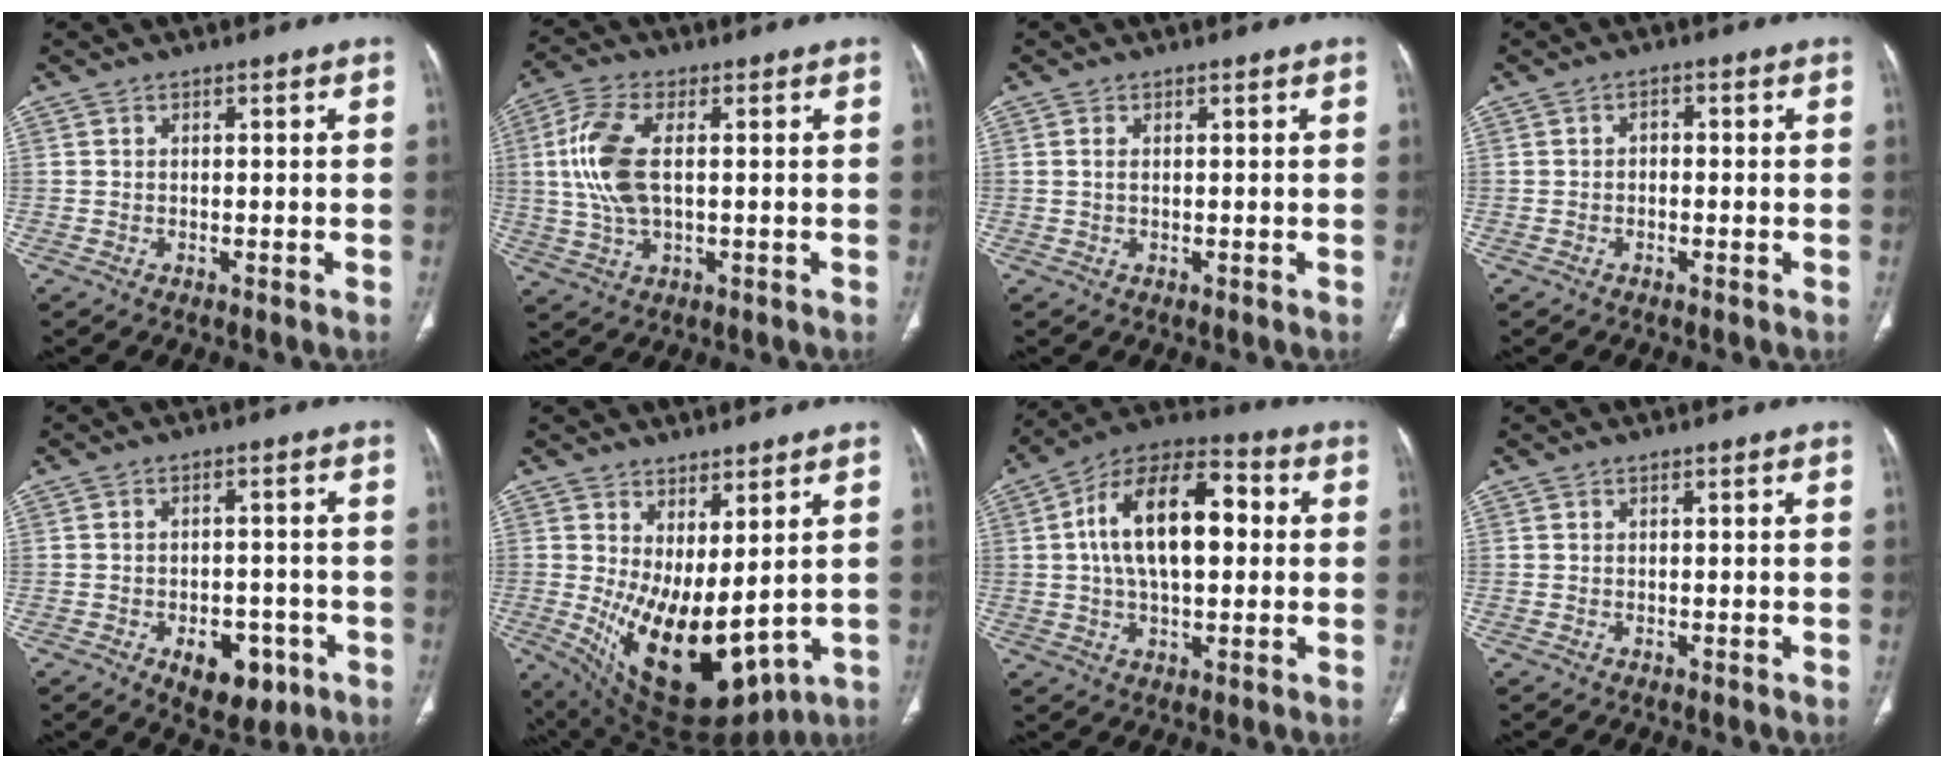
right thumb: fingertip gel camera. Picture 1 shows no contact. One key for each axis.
{"total": 10.7, "fx": 1.0, "fy": 5.1, "fz": 9.3, "tx": -0.213, "ty": 0.004, "tz": 0.022}
{"total": 0.8, "fx": 0.1, "fy": 0.3, "fz": 0.7, "tx": -0.018, "ty": 0.001, "tz": 0.004}
{"total": 1.2, "fx": -0.4, "fy": 0.9, "fz": 0.7, "tx": -0.004, "ty": 0.008, "tz": -0.011}
{"total": 8.9, "fx": -4.0, "fy": 5.3, "fz": 5.8, "tx": -0.054, "ty": 0.018, "tz": -0.045}
{"total": 16.4, "fx": 0.5, "fy": 7.8, "fz": 14.4, "tx": -0.236, "ty": -0.039, "tz": 0.043}
{"total": 18.1, "fx": 2.2, "fy": 9.6, "fz": 15.2, "tx": -0.245, "ty": 0.030, "tz": 0.028}
{"total": 0.0}